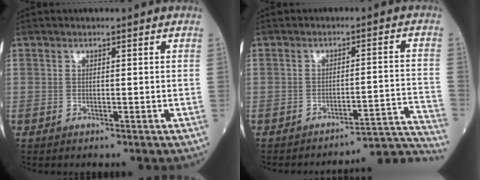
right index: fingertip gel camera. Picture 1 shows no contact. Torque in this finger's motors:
{"motor_torque": [-0.45, -0.45, 0.08, 0.02]}